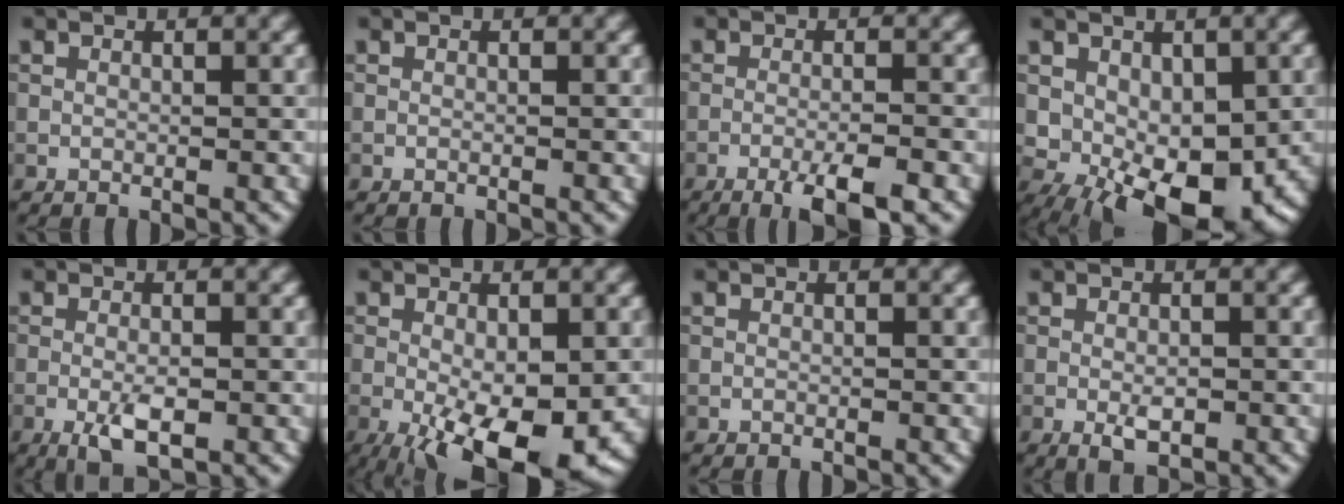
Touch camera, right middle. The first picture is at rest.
{"total": 0.0}
{"total": 4.4, "force": [-2.6, 0.7, 3.5], "torque": [-0.058, 0.003, -0.046]}
{"total": 8.0, "force": [-1.6, 4.7, 6.3], "torque": [-0.098, -0.008, -0.025]}
{"total": 3.4, "force": [-1.2, 1.1, 2.9], "torque": [-0.057, -0.007, -0.022]}
{"total": 10.0, "force": [-3.4, 4.0, 8.5], "torque": [-0.147, -0.030, -0.038]}
{"total": 0.0}
{"total": 2.1, "force": [-0.6, 1.0, 1.8], "torque": [-0.031, -0.004, -0.007]}